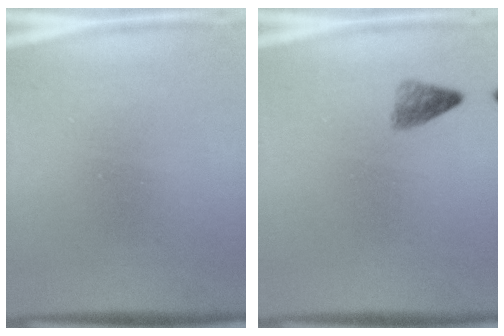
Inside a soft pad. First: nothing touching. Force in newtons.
{"total": 1.7}